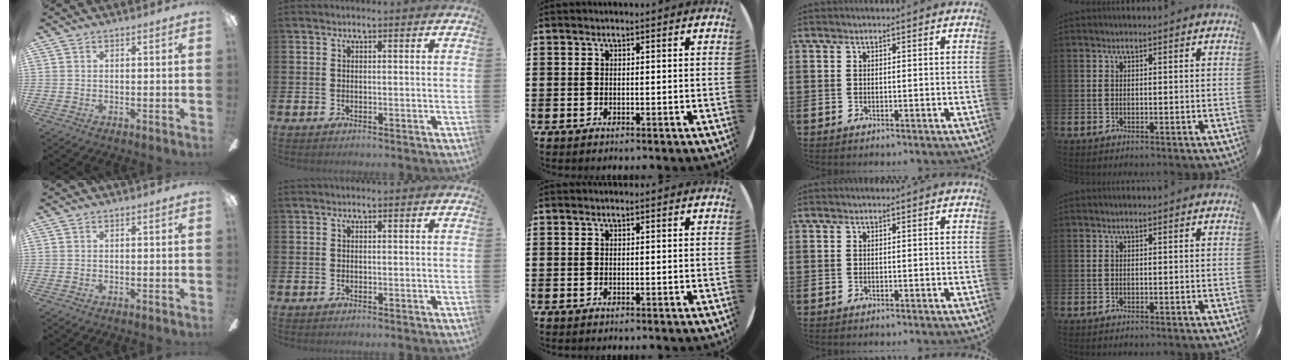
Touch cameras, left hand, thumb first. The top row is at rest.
{}